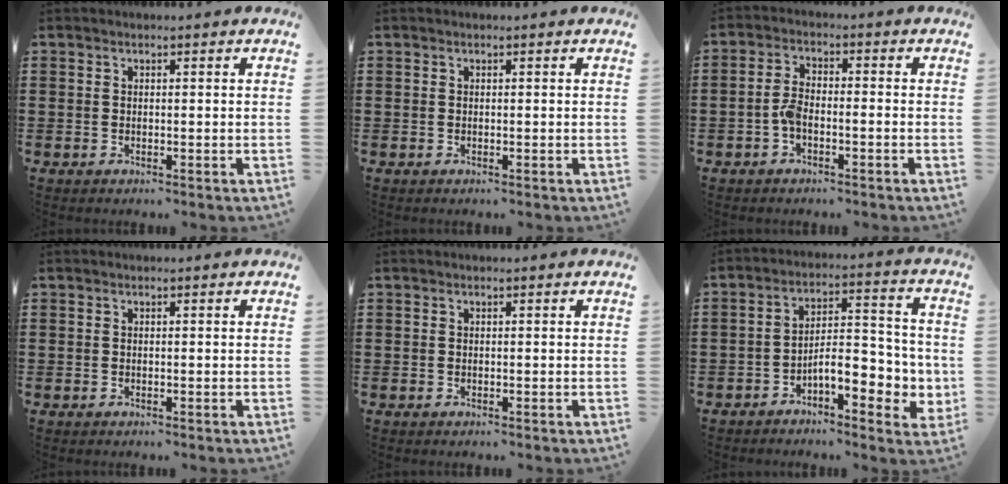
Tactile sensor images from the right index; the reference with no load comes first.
{"total": 0.0}
{"total": 3.3, "force": [-1.6, 1.3, 2.6], "torque": [-0.069, -0.002, -0.036]}
{"total": 0.0}
{"total": 0.0}
{"total": 7.3, "force": [-2.9, 3.1, 5.9], "torque": [-0.086, -0.005, -0.055]}